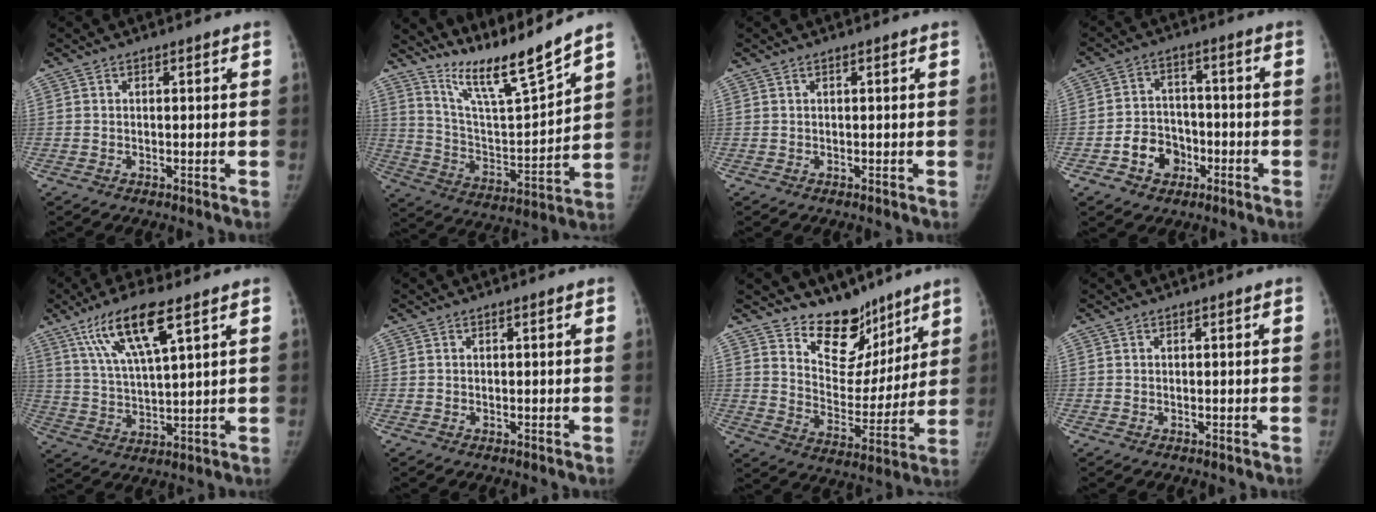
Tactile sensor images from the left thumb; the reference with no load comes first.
{"total": 14.2, "force": [12.5, -0.1, 6.7], "torque": [-0.104, -0.088, 0.234]}
{"total": 0.0}
{"total": 8.0, "force": [-3.5, 6.4, 3.3], "torque": [-0.026, 0.029, -0.058]}
{"total": 12.9, "force": [7.2, 3.0, 10.2], "torque": [-0.193, -0.020, 0.142]}
{"total": 0.0}
{"total": 13.5, "force": [10.6, 7.4, 3.8], "torque": [0.000, -0.084, 0.181]}
{"total": 0.0}